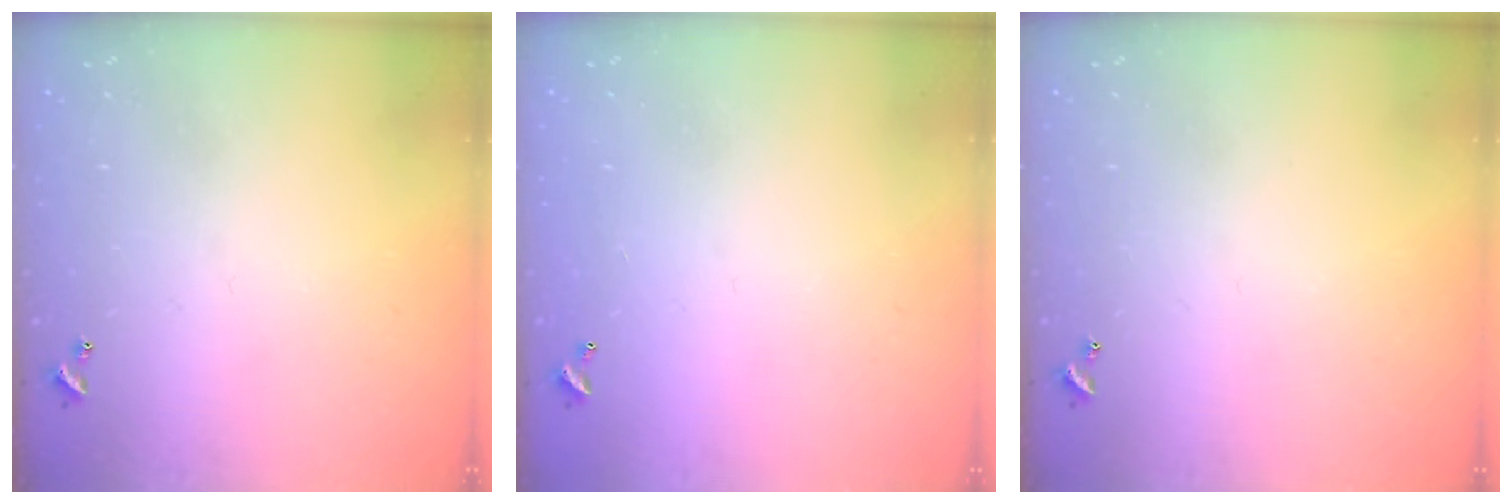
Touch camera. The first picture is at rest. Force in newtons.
{"total": 2.8, "press": 2.8, "slide": 0.1}
{"total": 0.0}